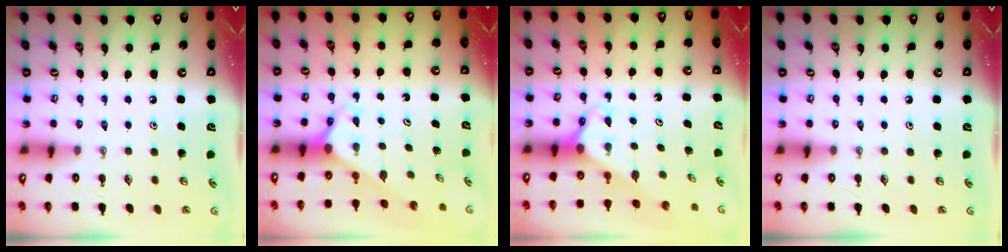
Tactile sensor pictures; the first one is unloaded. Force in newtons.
{"total": 2.6, "press": 2.6, "slide": 0.2}
{"total": 2.6, "press": 2.6, "slide": 0.2}
{"total": 0.0}